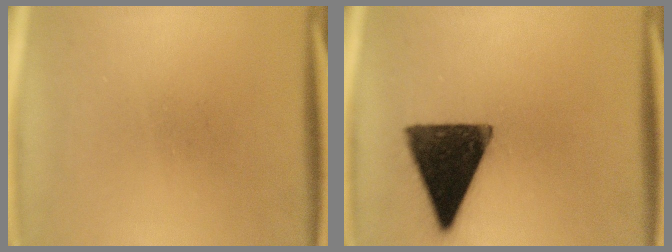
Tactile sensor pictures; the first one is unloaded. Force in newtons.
{"total": 14.9}